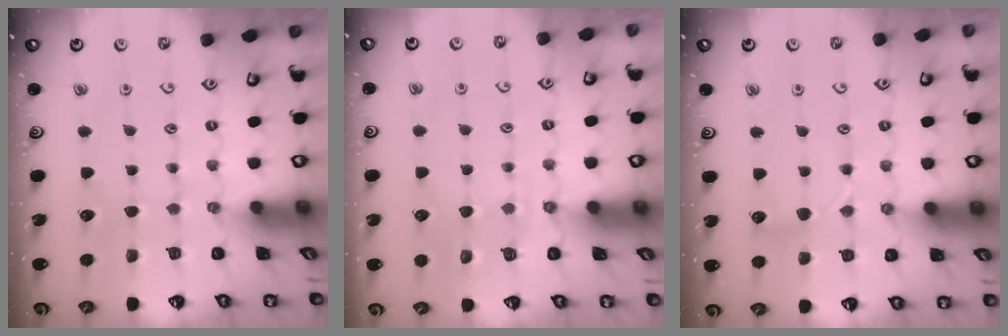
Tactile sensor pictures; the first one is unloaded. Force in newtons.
{"total": 3.0, "press": 2.6, "slide": 1.5}
{"total": 5.2, "press": 5.1, "slide": 0.6}